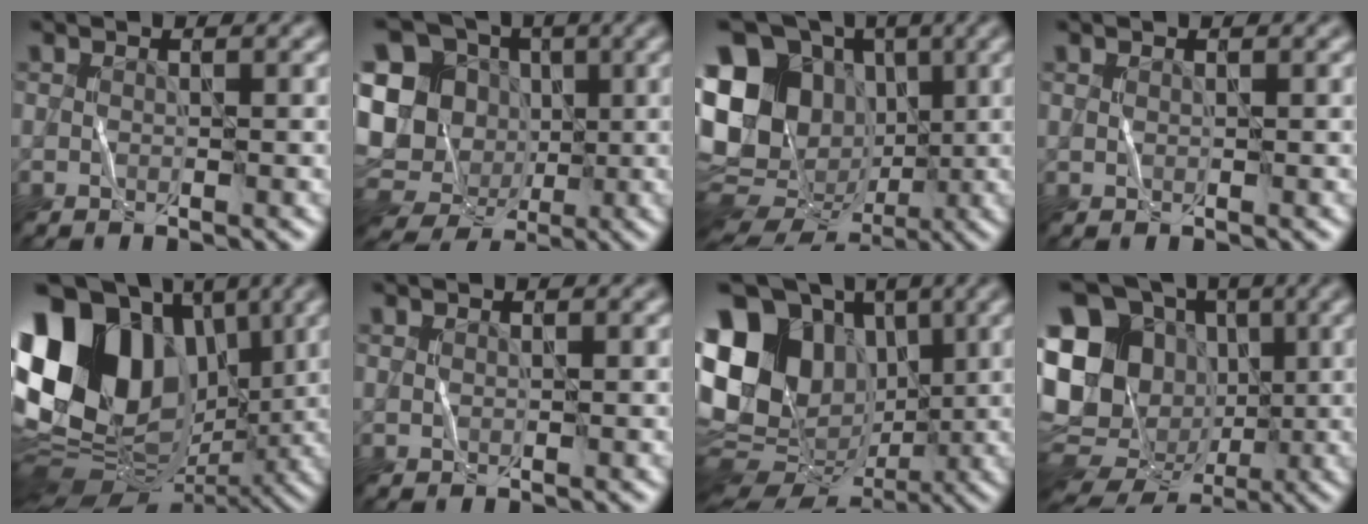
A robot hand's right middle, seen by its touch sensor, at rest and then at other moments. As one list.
[{"total": 14.9, "force": [-1.3, 13.2, 6.8], "torque": [-0.152, 0.000, -0.035]}, {"total": 17.9, "force": [1.2, 15.0, 9.7], "torque": [-0.210, 0.024, 0.015]}, {"total": 0.0}, {"total": 17.2, "force": [3.3, 12.8, 11.0], "torque": [-0.223, 0.034, 0.054]}, {"total": 0.0}, {"total": 15.8, "force": [2.1, 12.1, 9.9], "torque": [-0.188, 0.029, 0.046]}, {"total": 16.9, "force": [-0.7, 14.4, 8.8], "torque": [-0.199, 0.009, -0.021]}]